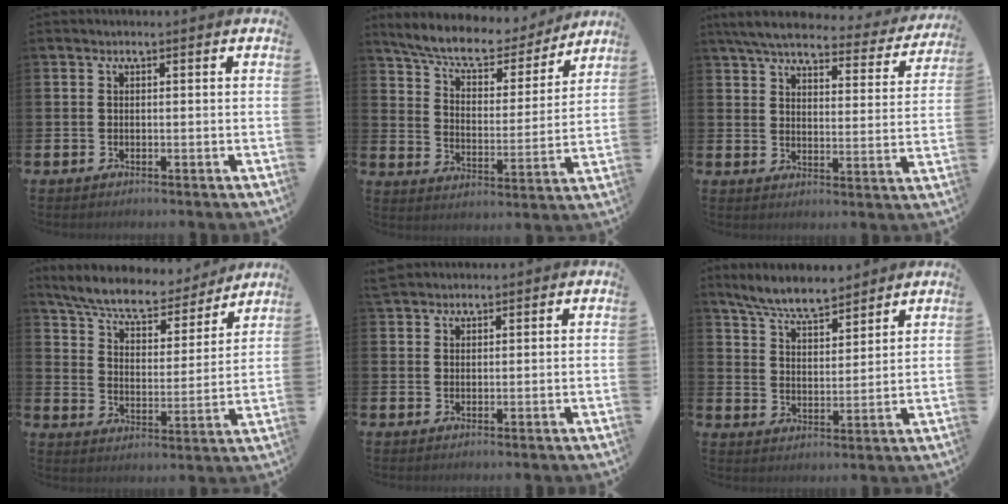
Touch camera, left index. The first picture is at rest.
{"total": 8.3, "force": [7.5, 2.2, 2.5], "torque": [-0.082, -0.051, 0.129]}
{"total": 5.9, "force": [5.3, 1.3, 2.3], "torque": [-0.066, -0.033, 0.086]}
{"total": 8.1, "force": [7.4, 1.9, 2.6], "torque": [-0.081, -0.051, 0.127]}
{"total": 2.4, "force": [2.3, 0.9, 0.1], "torque": [0.002, -0.004, 0.042]}
{"total": 7.0, "force": [6.5, 1.2, 2.3], "torque": [-0.072, -0.025, 0.118]}